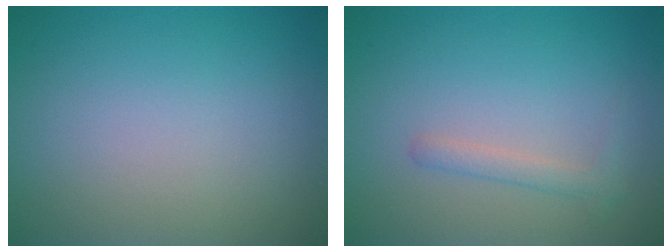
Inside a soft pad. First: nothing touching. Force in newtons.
{"total": 1.3, "press": 1.3, "slide": 0.1}